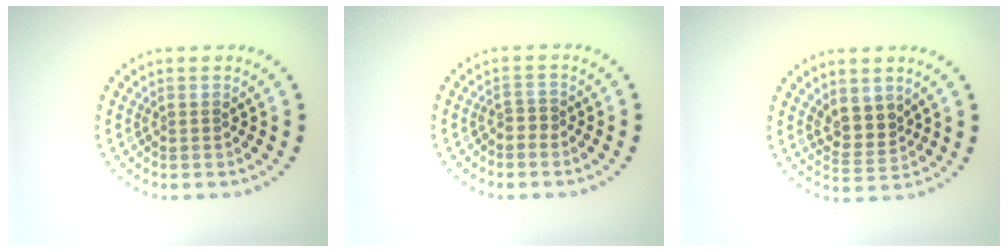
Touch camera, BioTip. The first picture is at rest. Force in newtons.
{"total": 0.8, "press": 0.4, "slide": 0.7}
{"total": 2.6, "press": 2.2, "slide": 1.4}